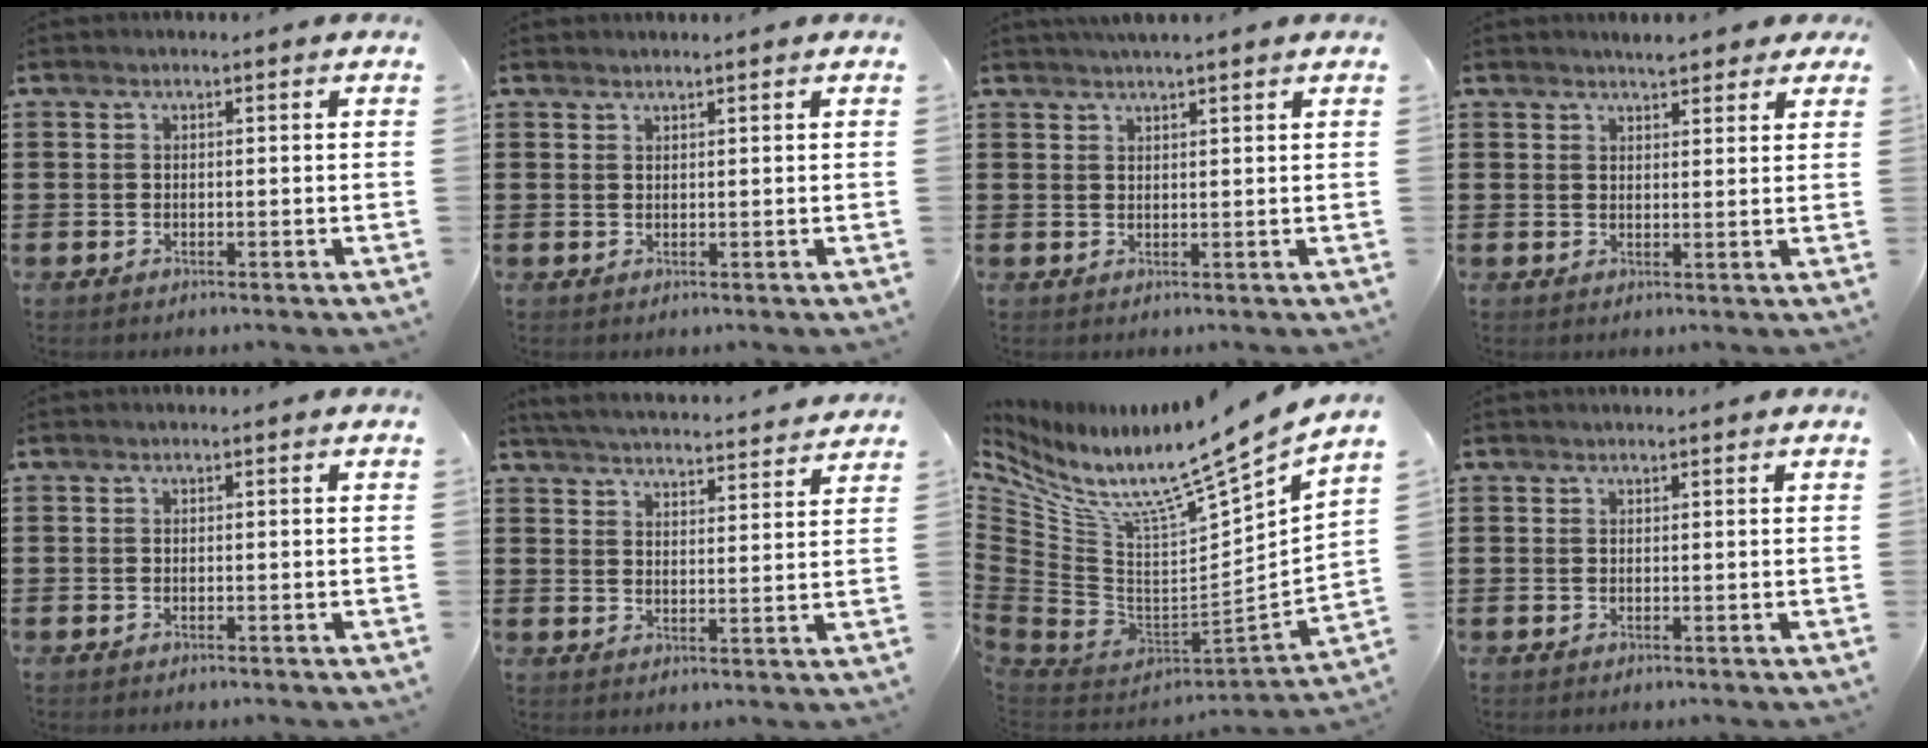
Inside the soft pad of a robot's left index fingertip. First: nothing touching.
{"total": 0.9, "force": [0.9, 0.0, 0.1], "torque": [-0.004, -0.002, 0.018]}
{"total": 2.0, "force": [1.8, -0.1, 0.7], "torque": [-0.018, 0.001, 0.035]}
{"total": 3.2, "force": [2.9, 0.7, 1.2], "torque": [-0.022, -0.003, 0.051]}
{"total": 0.0}
{"total": 4.5, "force": [4.4, -0.5, 0.5], "torque": [-0.031, -0.034, 0.074]}
{"total": 11.2, "force": [9.3, 1.0, 6.1], "torque": [-0.119, -0.094, 0.144]}
{"total": 0.5, "force": [0.5, 0.0, 0.2], "torque": [-0.005, -0.002, 0.011]}